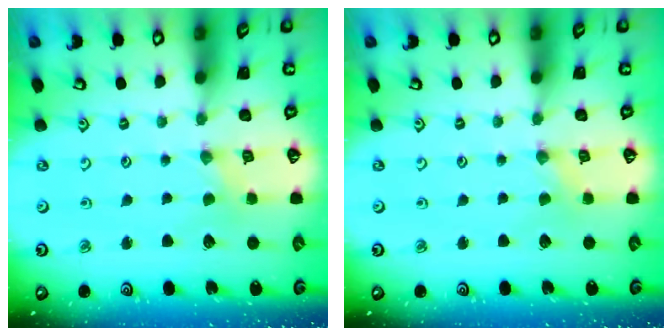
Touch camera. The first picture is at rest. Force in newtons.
{"total": 0.5, "press": 0.5, "slide": 0.2}